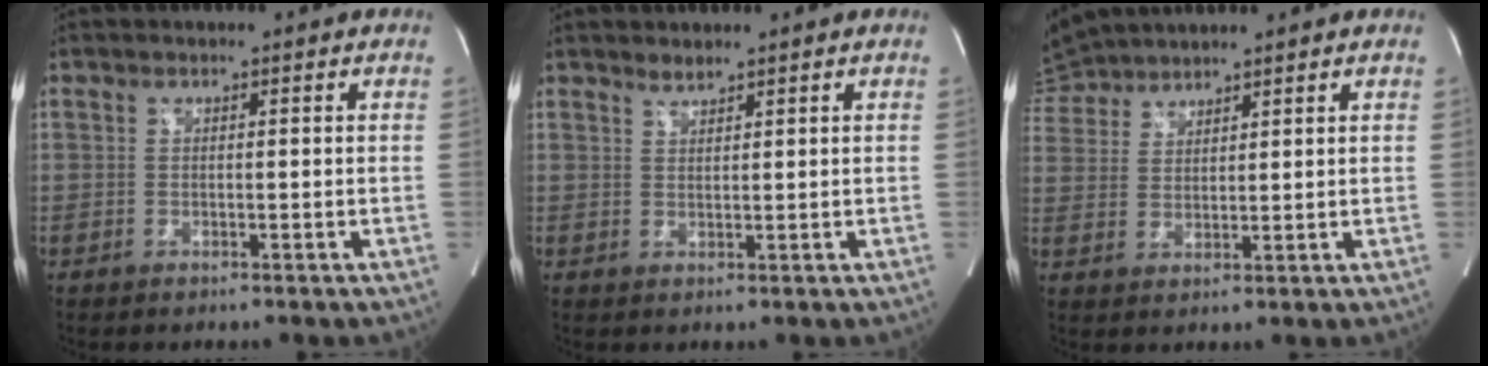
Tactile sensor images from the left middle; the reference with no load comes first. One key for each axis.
{"total": 1.3, "fx": 1.3, "fy": 0.0, "fz": 0.3, "tx": -0.007, "ty": 0.000, "tz": 0.028}
{"total": 6.5, "fx": 6.4, "fy": 0.9, "fz": 0.7, "tx": -0.029, "ty": 0.027, "tz": 0.130}